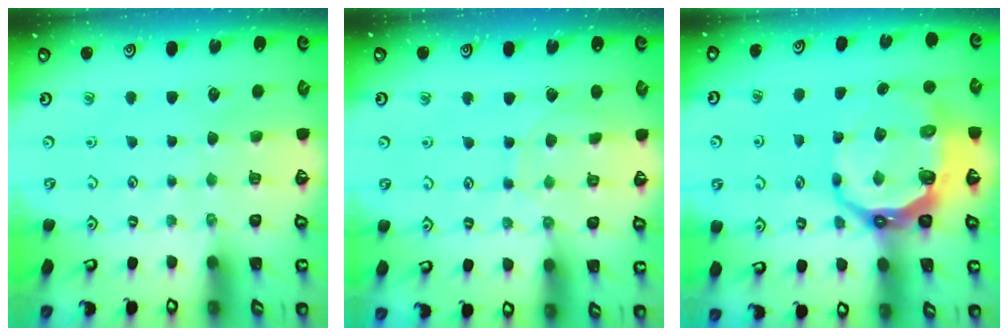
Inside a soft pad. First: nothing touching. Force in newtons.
{"total": 8.1, "press": 8.1, "slide": 0.6}
{"total": 12.7, "press": 11.7, "slide": 5.0}